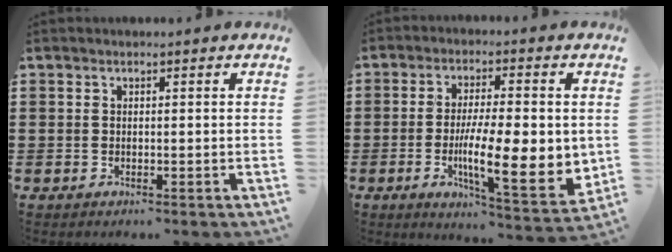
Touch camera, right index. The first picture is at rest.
{"total": 12.6, "force": [-1.1, 3.4, 12.1], "torque": [-0.208, -0.015, -0.016]}